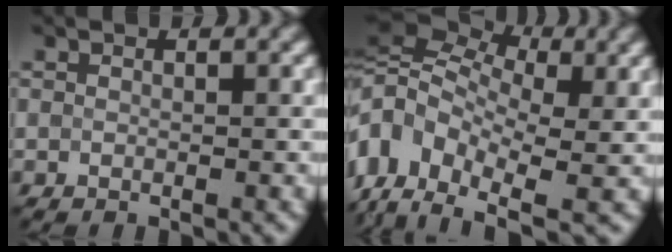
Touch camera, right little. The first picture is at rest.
{"total": 11.2, "force": [-1.1, 7.3, 8.4], "torque": [-0.180, 0.013, -0.011]}